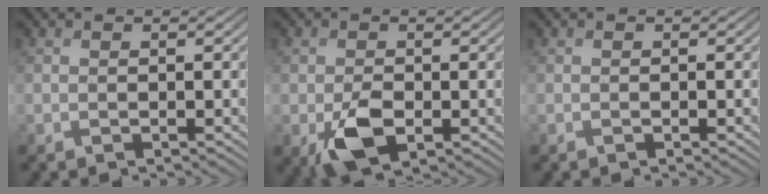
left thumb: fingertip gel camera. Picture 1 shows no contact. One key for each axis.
{"total": 5.3, "fx": -1.9, "fy": 3.1, "fz": 3.9, "tx": -0.084, "ty": -0.021, "tz": -0.032}
{"total": 0.0}